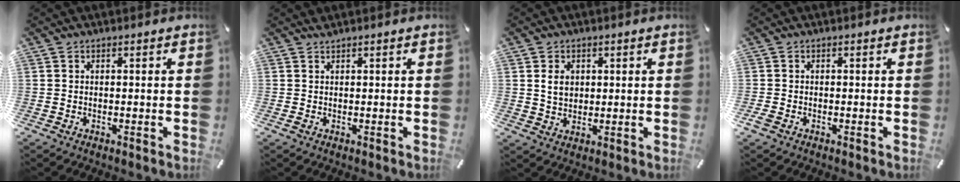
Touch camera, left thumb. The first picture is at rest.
{"total": 0.6, "force": [0.5, 0.1, 0.4], "torque": [-0.008, -0.001, 0.008]}
{"total": 4.4, "force": [1.0, 3.7, 2.1], "torque": [-0.040, -0.002, 0.012]}
{"total": 1.0, "force": [-0.6, 0.7, 0.4], "torque": [-0.004, 0.002, -0.012]}